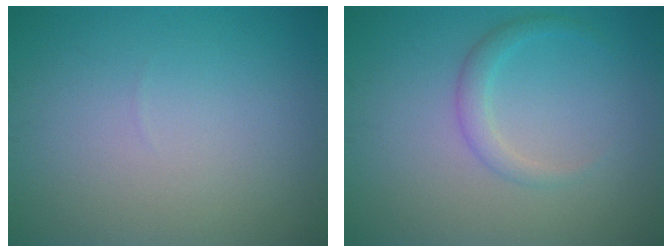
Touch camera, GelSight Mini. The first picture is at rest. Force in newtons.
{"total": 1.8, "press": 1.8, "slide": 0.1}